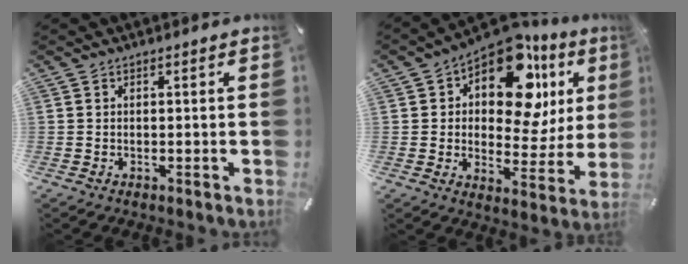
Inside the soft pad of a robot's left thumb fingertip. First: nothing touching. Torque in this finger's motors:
{"motor_torque": [2.56, 2.40, 2.00, -0.72, 0.20]}